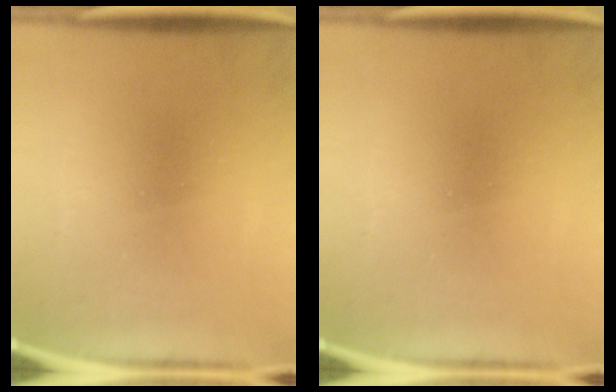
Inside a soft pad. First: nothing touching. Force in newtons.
{"total": 0.0}